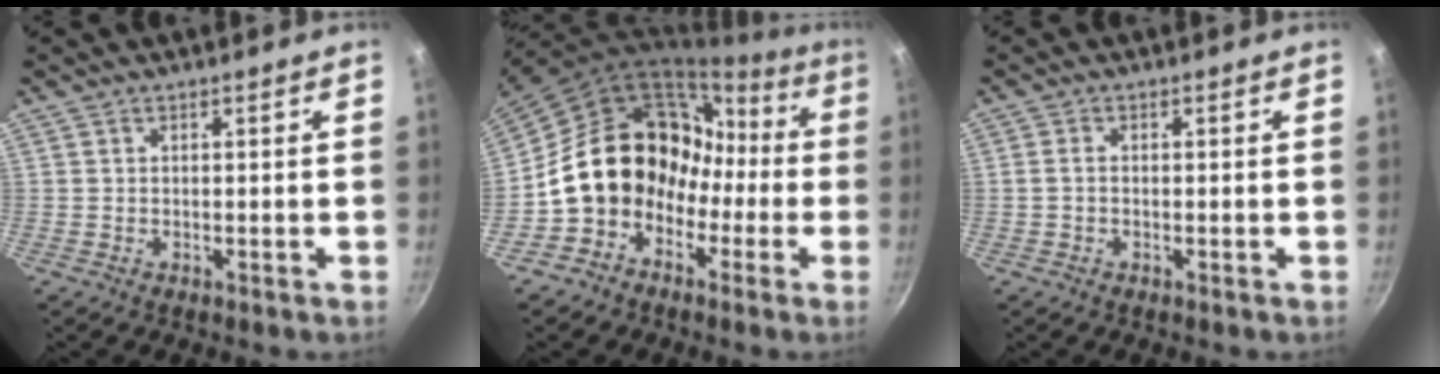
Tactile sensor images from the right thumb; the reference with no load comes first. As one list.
[{"total": 17.6, "force": [-2.8, 14.7, 9.2], "torque": [-0.103, 0.078, -0.040]}, {"total": 1.3, "force": [-0.2, 0.9, 0.9], "torque": [-0.017, 0.008, -0.005]}]